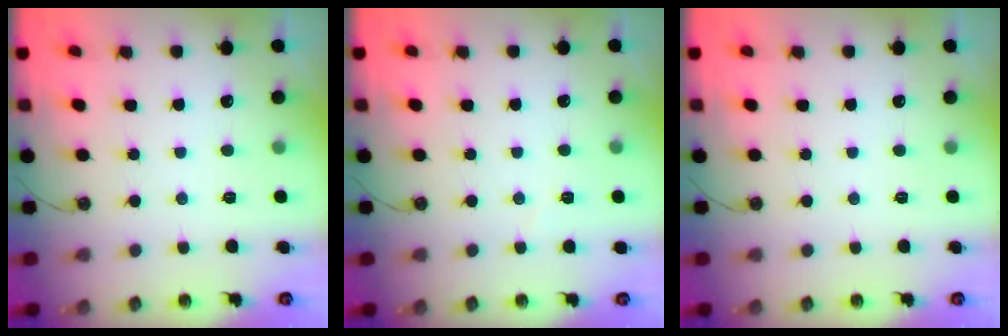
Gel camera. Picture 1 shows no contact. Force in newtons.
{"total": 2.8, "press": 2.7, "slide": 0.8}
{"total": 0.0}